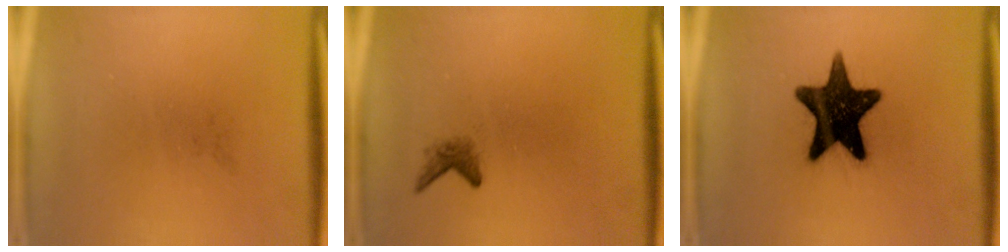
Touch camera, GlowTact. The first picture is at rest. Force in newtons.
{"total": 1.4}
{"total": 16.2}